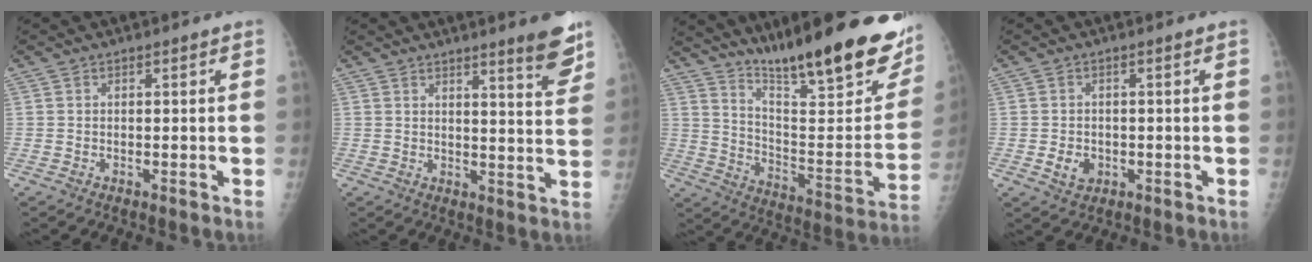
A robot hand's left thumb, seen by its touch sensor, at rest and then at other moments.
{"total": 7.4, "force": [5.4, 0.6, 5.1], "torque": [-0.055, -0.040, 0.070]}
{"total": 28.8, "force": [20.6, 5.5, 19.4], "torque": [-0.262, -0.108, 0.309]}
{"total": 3.4, "force": [-0.8, 2.7, 1.9], "torque": [-0.024, 0.002, -0.006]}